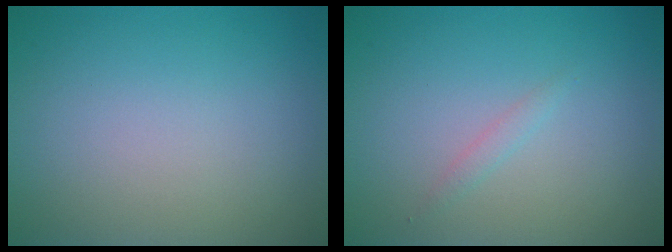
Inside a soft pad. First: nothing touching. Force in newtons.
{"total": 0.7, "press": 0.7, "slide": 0.1}